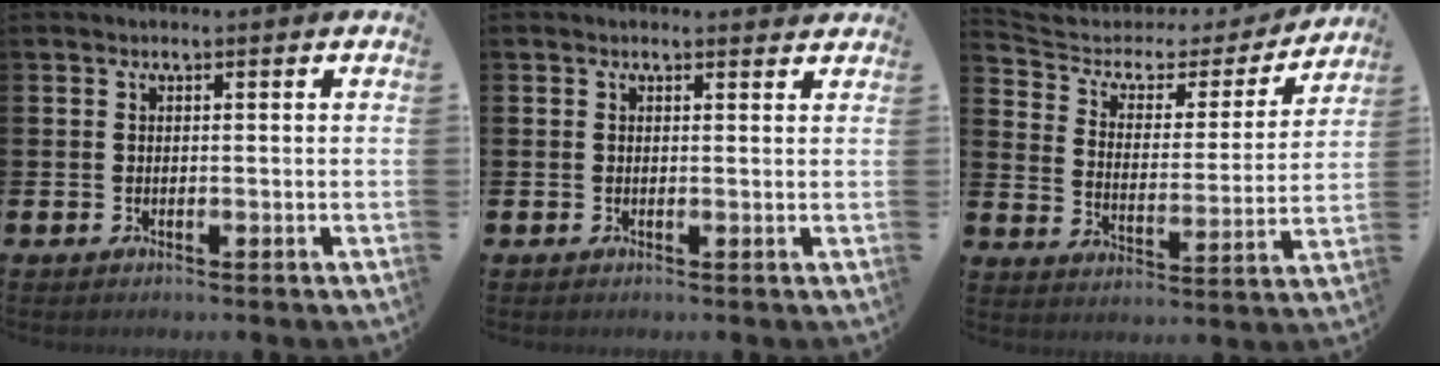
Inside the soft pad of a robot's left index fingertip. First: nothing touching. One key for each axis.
{"total": 0.6, "fx": 0.6, "fy": 0.2, "fz": 0.1, "tx": 0.009, "ty": -0.002, "tz": 0.008}
{"total": 5.3, "fx": 4.1, "fy": 2.9, "fz": 1.7, "tx": -0.064, "ty": -0.029, "tz": 0.061}